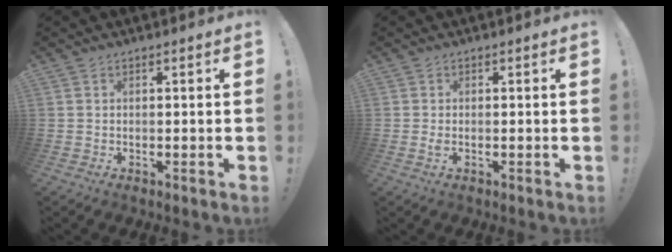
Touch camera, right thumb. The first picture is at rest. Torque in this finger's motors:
{"motor_torque": [0.36, -0.60, 0.27, -0.08, 0.00]}